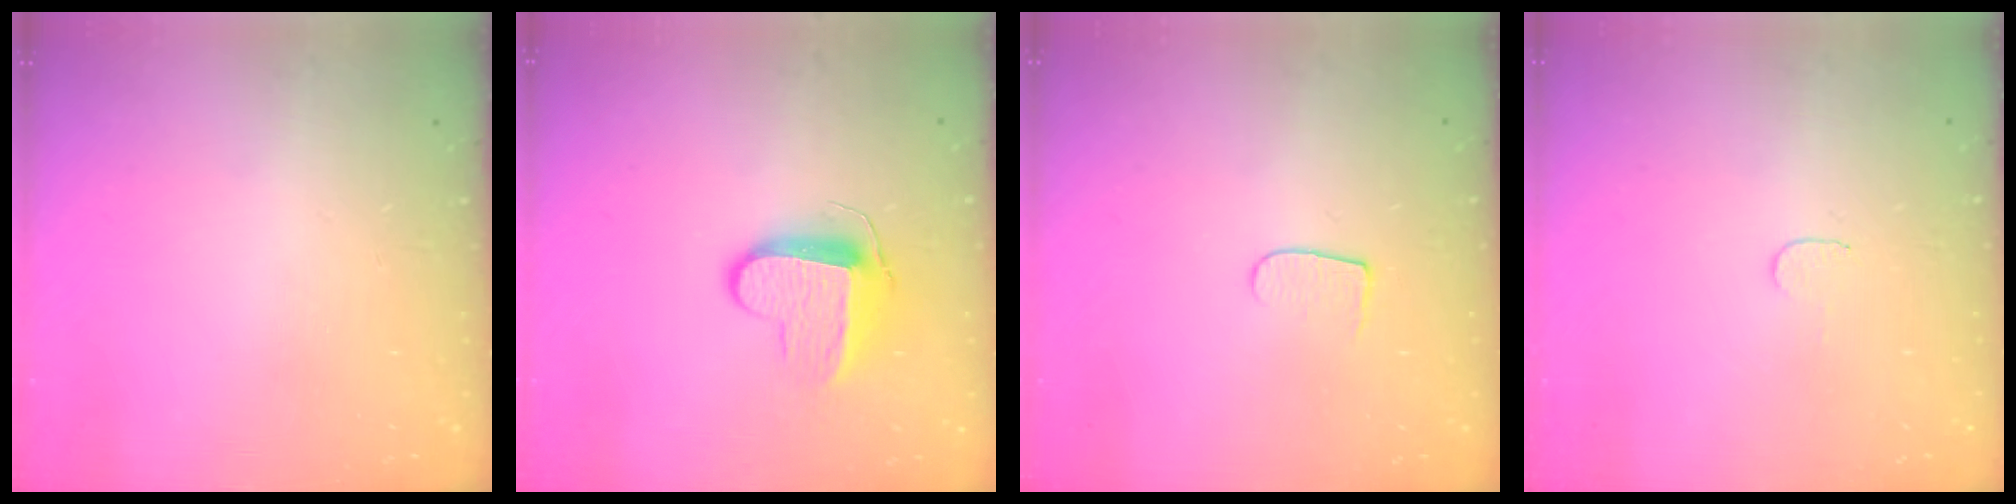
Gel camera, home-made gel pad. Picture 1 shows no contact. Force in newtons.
{"total": 10.0, "press": 10.0, "slide": 0.2}
{"total": 5.9, "press": 5.9, "slide": 0.6}
{"total": 3.0, "press": 3.0, "slide": 0.3}